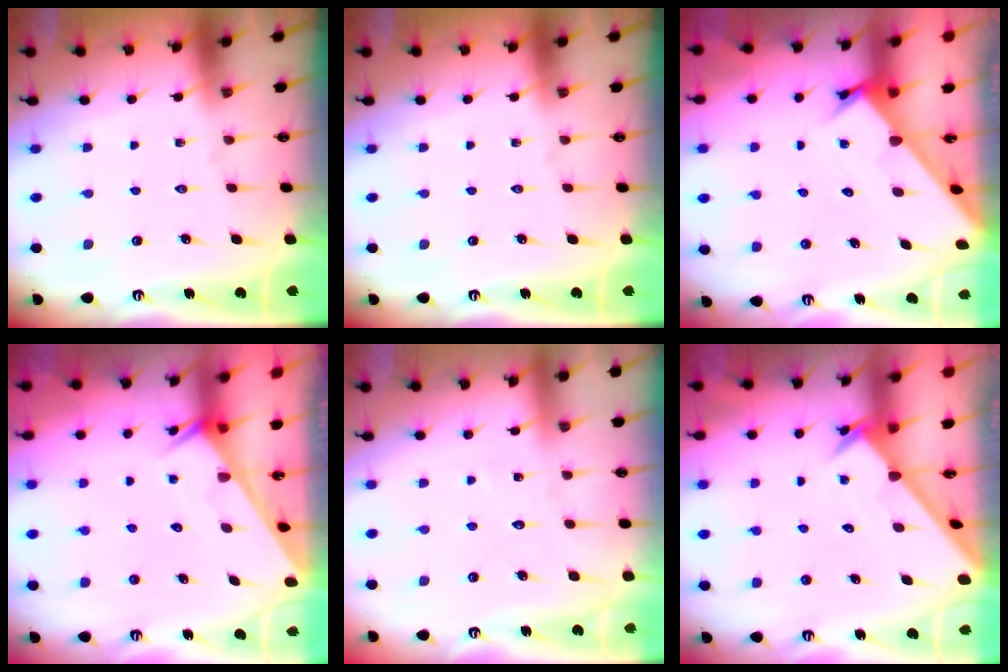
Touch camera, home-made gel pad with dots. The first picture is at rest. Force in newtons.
{"total": 0.0}
{"total": 2.1, "press": 2.1, "slide": 0.1}
{"total": 3.6, "press": 3.6, "slide": 0.3}
{"total": 4.9, "press": 4.9, "slide": 0.4}
{"total": 2.6, "press": 2.6, "slide": 0.2}